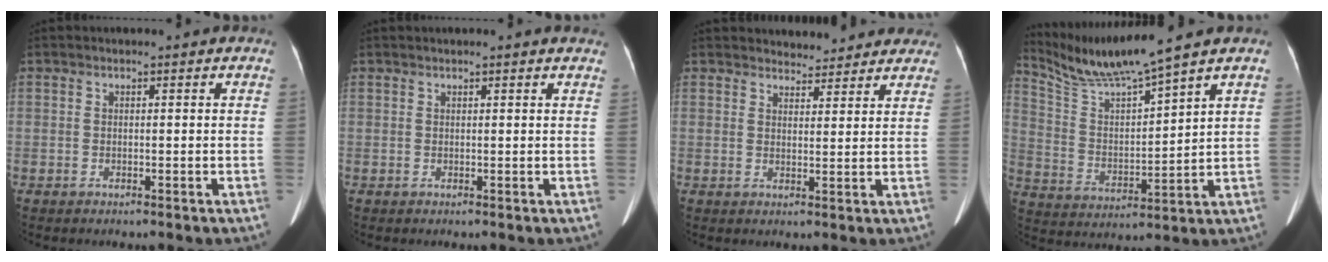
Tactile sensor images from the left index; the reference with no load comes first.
{"total": 3.4, "force": [3.1, 0.0, 1.3], "torque": [-0.016, 0.020, 0.030]}
{"total": 7.8, "force": [7.3, 2.6, 0.5], "torque": [0.016, 0.015, 0.072]}
{"total": 11.1, "force": [10.0, -2.0, 4.5], "torque": [-0.100, -0.001, 0.201]}